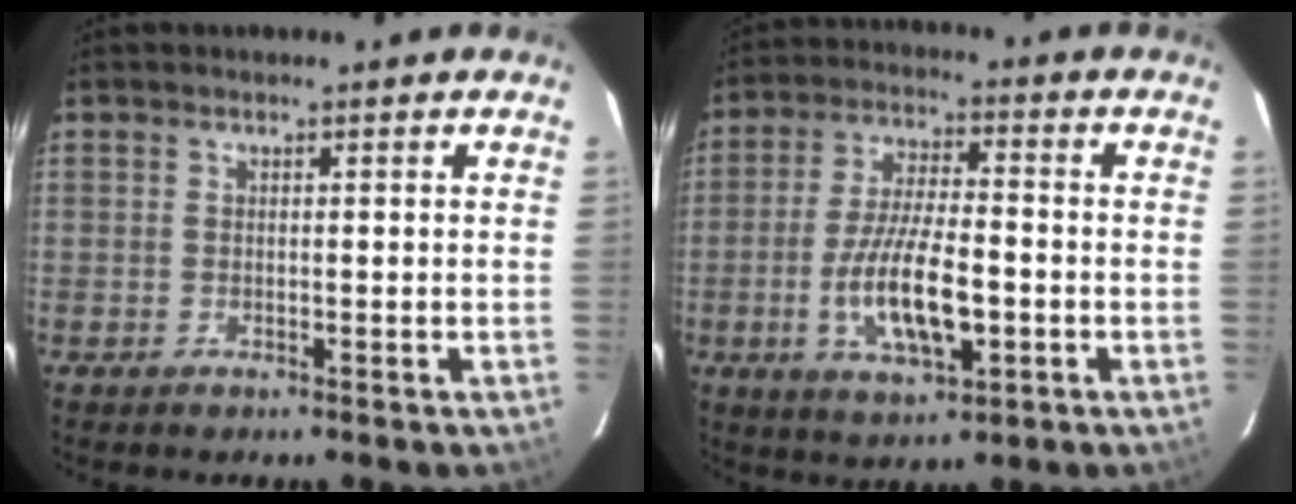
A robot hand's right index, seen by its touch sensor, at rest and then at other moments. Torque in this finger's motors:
{"motor_torque": [0.55, -0.21, 0.74, 0.21]}